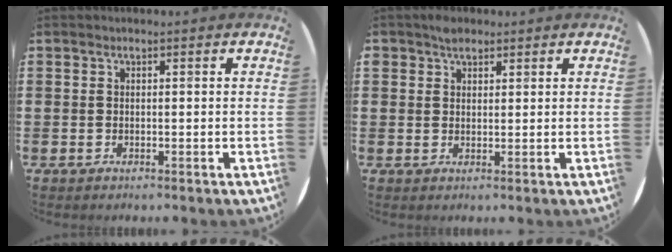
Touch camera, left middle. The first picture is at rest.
{"total": 2.0, "force": [1.6, 1.0, 0.3], "torque": [-0.001, 0.000, 0.030]}